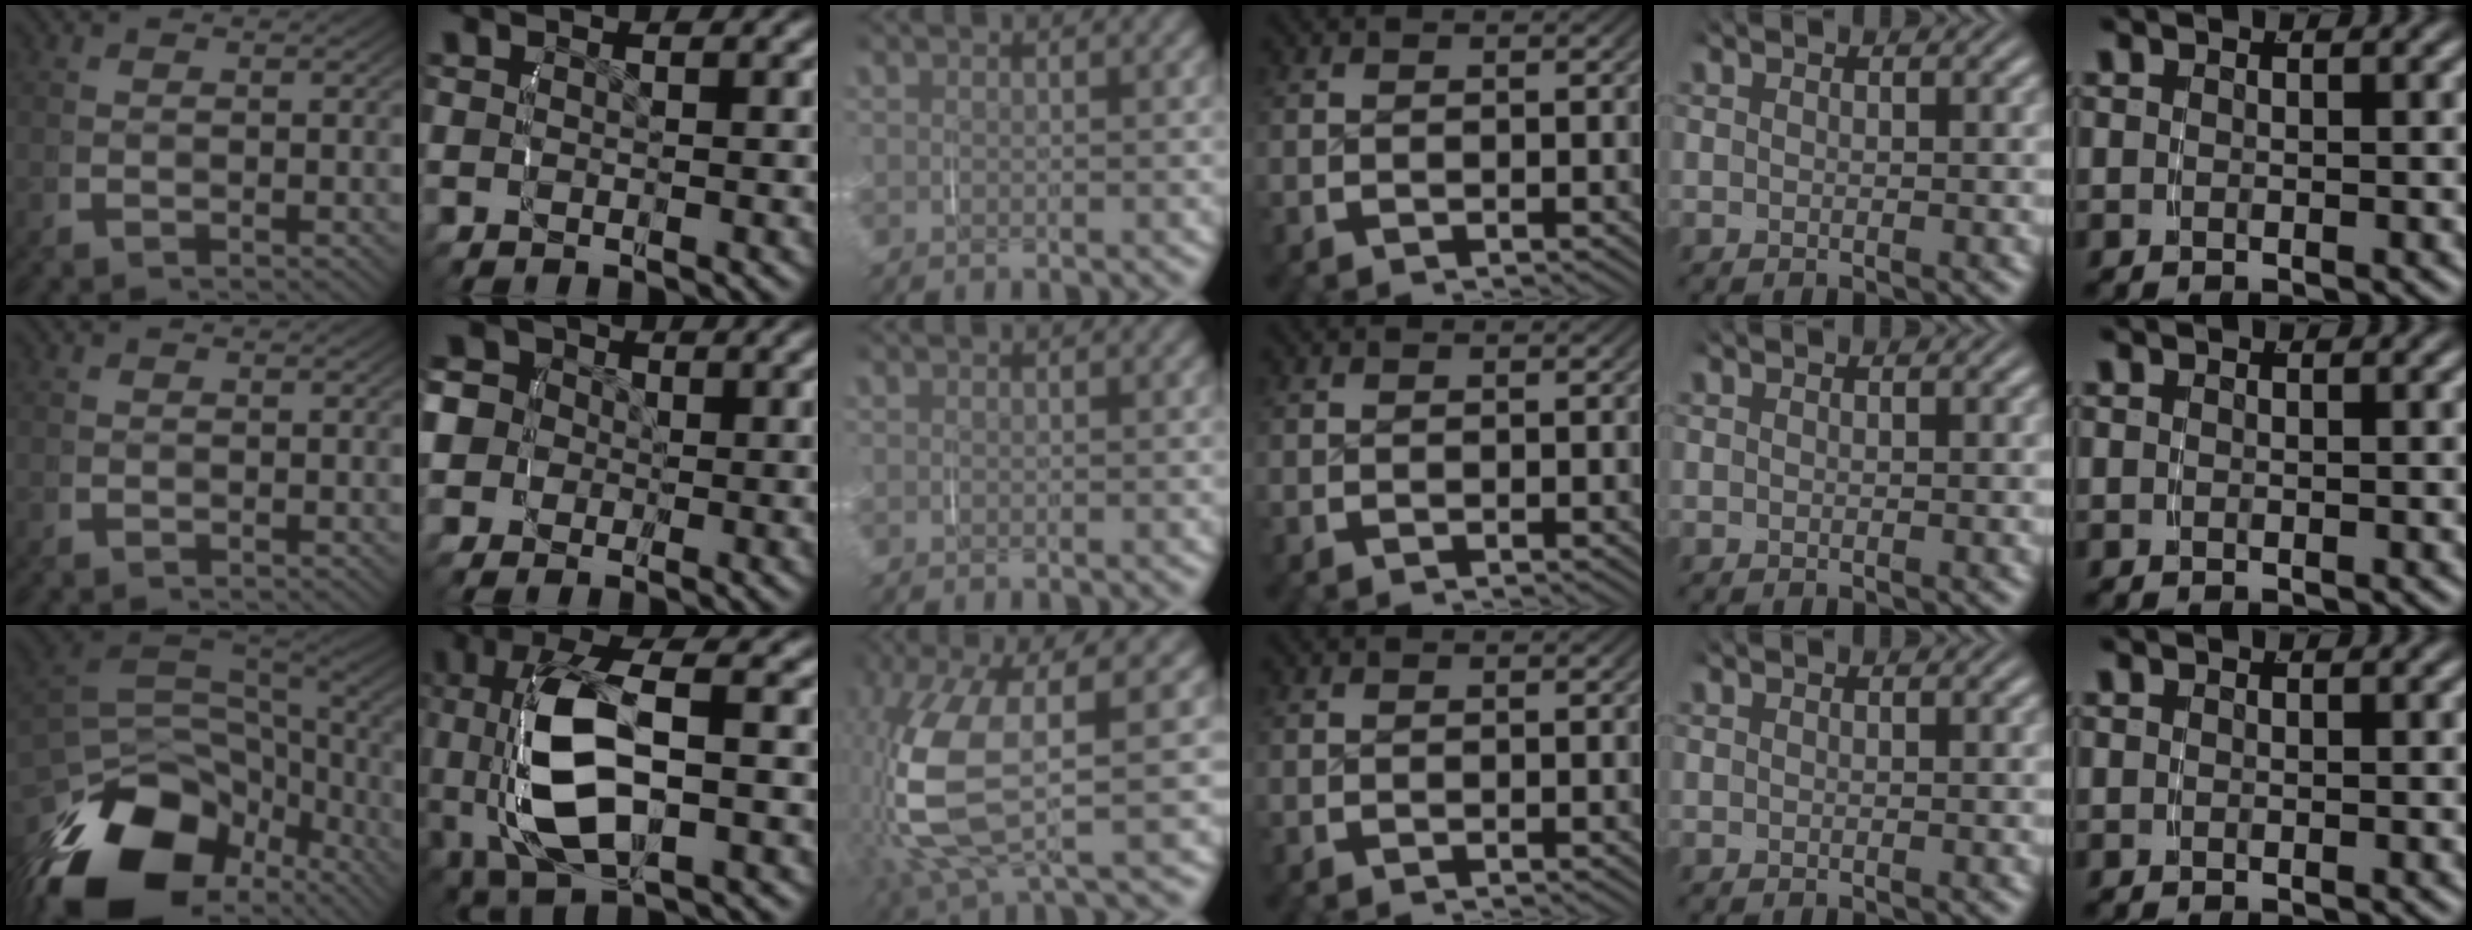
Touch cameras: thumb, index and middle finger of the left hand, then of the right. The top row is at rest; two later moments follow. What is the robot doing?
{"motion": "grasp_and_lifting", "object": "knife"}